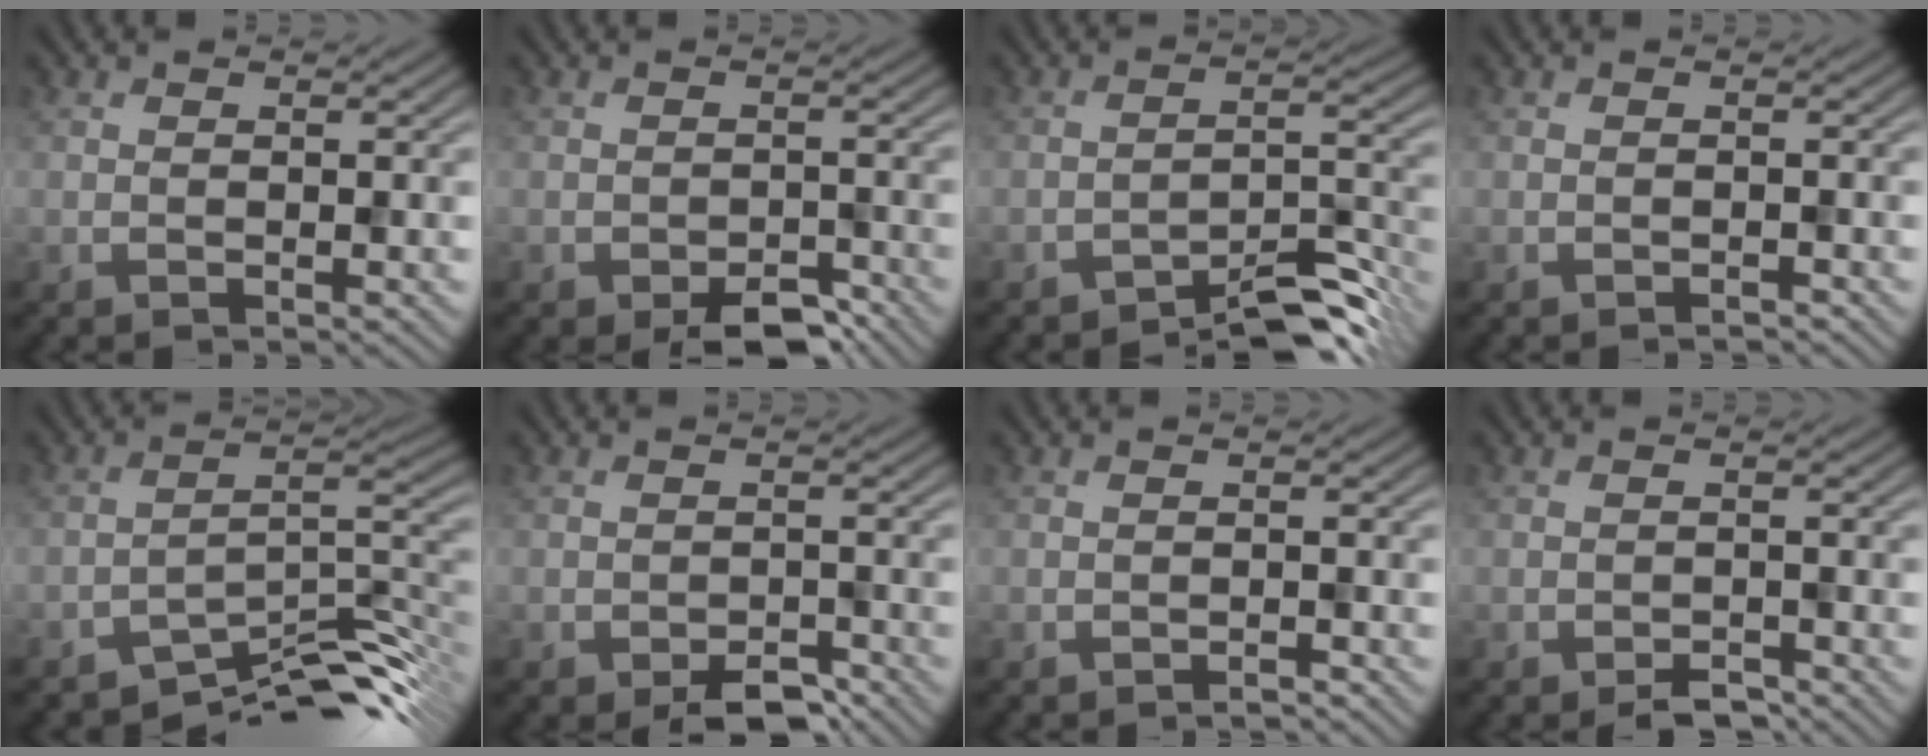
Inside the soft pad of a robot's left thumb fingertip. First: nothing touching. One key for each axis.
{"total": 4.0, "fx": -3.0, "fy": 1.6, "fz": 2.1, "tx": -0.026, "ty": 0.001, "tz": -0.045}
{"total": 6.0, "fx": -5.2, "fy": 1.2, "fz": 2.9, "tx": -0.035, "ty": 0.012, "tz": -0.085}
{"total": 0.6, "fx": -0.6, "fy": 0.0, "fz": 0.0, "tx": 0.003, "ty": 0.007, "tz": -0.016}
{"total": 9.5, "fx": -7.8, "fy": 2.3, "fz": 4.9, "tx": -0.065, "ty": 0.004, "tz": -0.137}
{"total": 3.4, "fx": -2.7, "fy": 1.4, "fz": 1.7, "tx": -0.021, "ty": 0.001, "tz": -0.040}
{"total": 0.9, "fx": -0.9, "fy": 0.0, "fz": 0.1, "tx": 0.003, "ty": 0.008, "tz": -0.021}
{"total": 1.9, "fx": -1.7, "fy": 0.6, "fz": 0.6, "tx": -0.009, "ty": 0.002, "tz": -0.029}